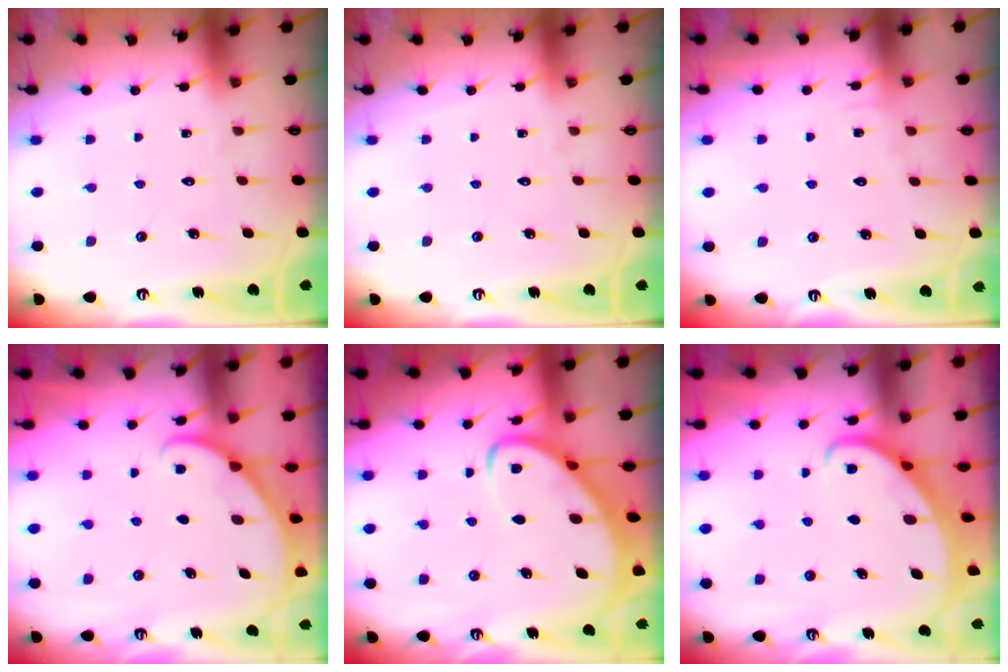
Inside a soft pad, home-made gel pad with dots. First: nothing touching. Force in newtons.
{"total": 0.0}
{"total": 2.9, "press": 2.9, "slide": 0.3}
{"total": 2.8, "press": 2.8, "slide": 0.2}
{"total": 5.1, "press": 5.0, "slide": 0.6}
{"total": 2.2, "press": 2.2, "slide": 0.3}